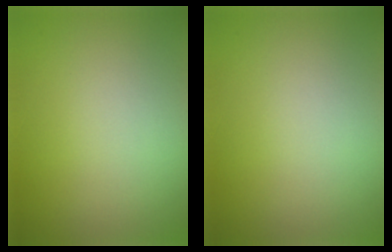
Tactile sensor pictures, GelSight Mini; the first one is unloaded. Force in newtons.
{"total": 0.0}